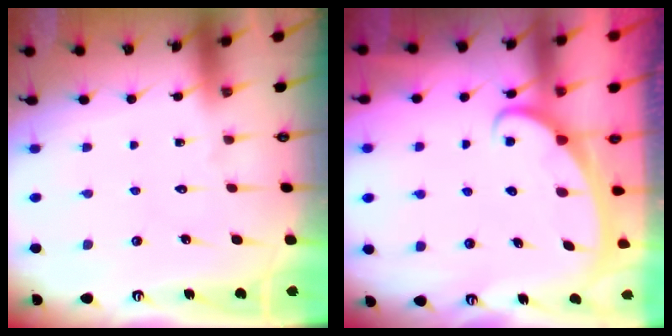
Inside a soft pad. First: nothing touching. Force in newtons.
{"total": 2.6, "press": 2.6, "slide": 0.3}